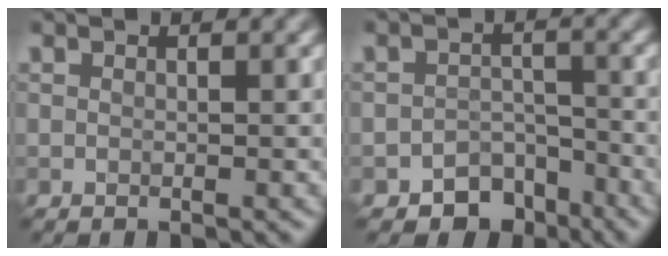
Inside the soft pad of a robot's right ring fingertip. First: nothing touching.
{"total": 4.1, "force": [-3.1, 2.5, 1.1], "torque": [0.001, 0.004, -0.045]}